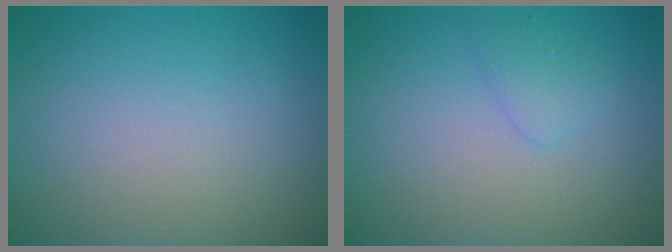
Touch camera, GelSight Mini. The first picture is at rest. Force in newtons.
{"total": 1.3, "press": 1.3, "slide": 0.1}